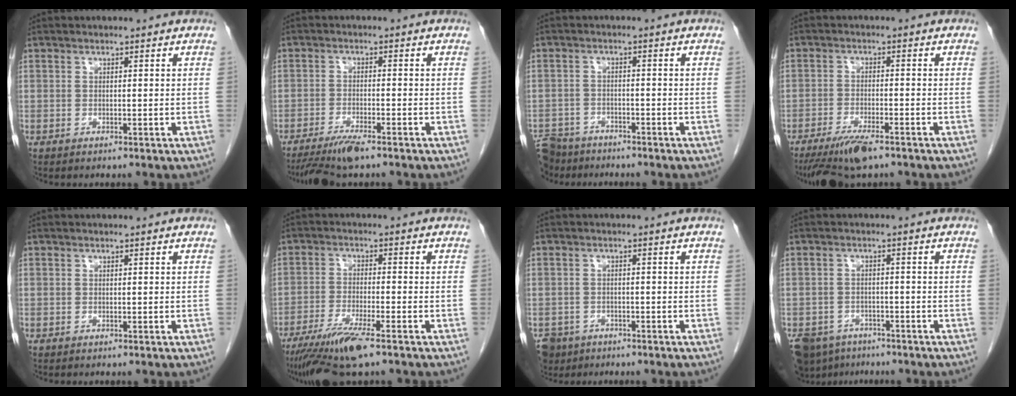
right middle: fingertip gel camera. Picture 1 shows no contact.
{"total": 5.6, "force": [-4.4, 0.3, 3.4], "torque": [-0.063, -0.015, -0.080]}
{"total": 9.0, "force": [-7.3, 4.8, 2.0], "torque": [-0.057, -0.005, -0.121]}
{"total": 7.2, "force": [-5.4, 1.3, 4.6], "torque": [-0.083, -0.016, -0.093]}
{"total": 0.0}
{"total": 9.4, "force": [-6.6, 0.4, 6.7], "torque": [-0.121, -0.026, -0.117]}
{"total": 5.3, "force": [-3.7, 3.8, 0.5], "torque": [-0.010, 0.002, -0.061]}
{"total": 9.3, "force": [-7.1, 5.5, 2.5], "torque": [-0.055, -0.009, -0.103]}